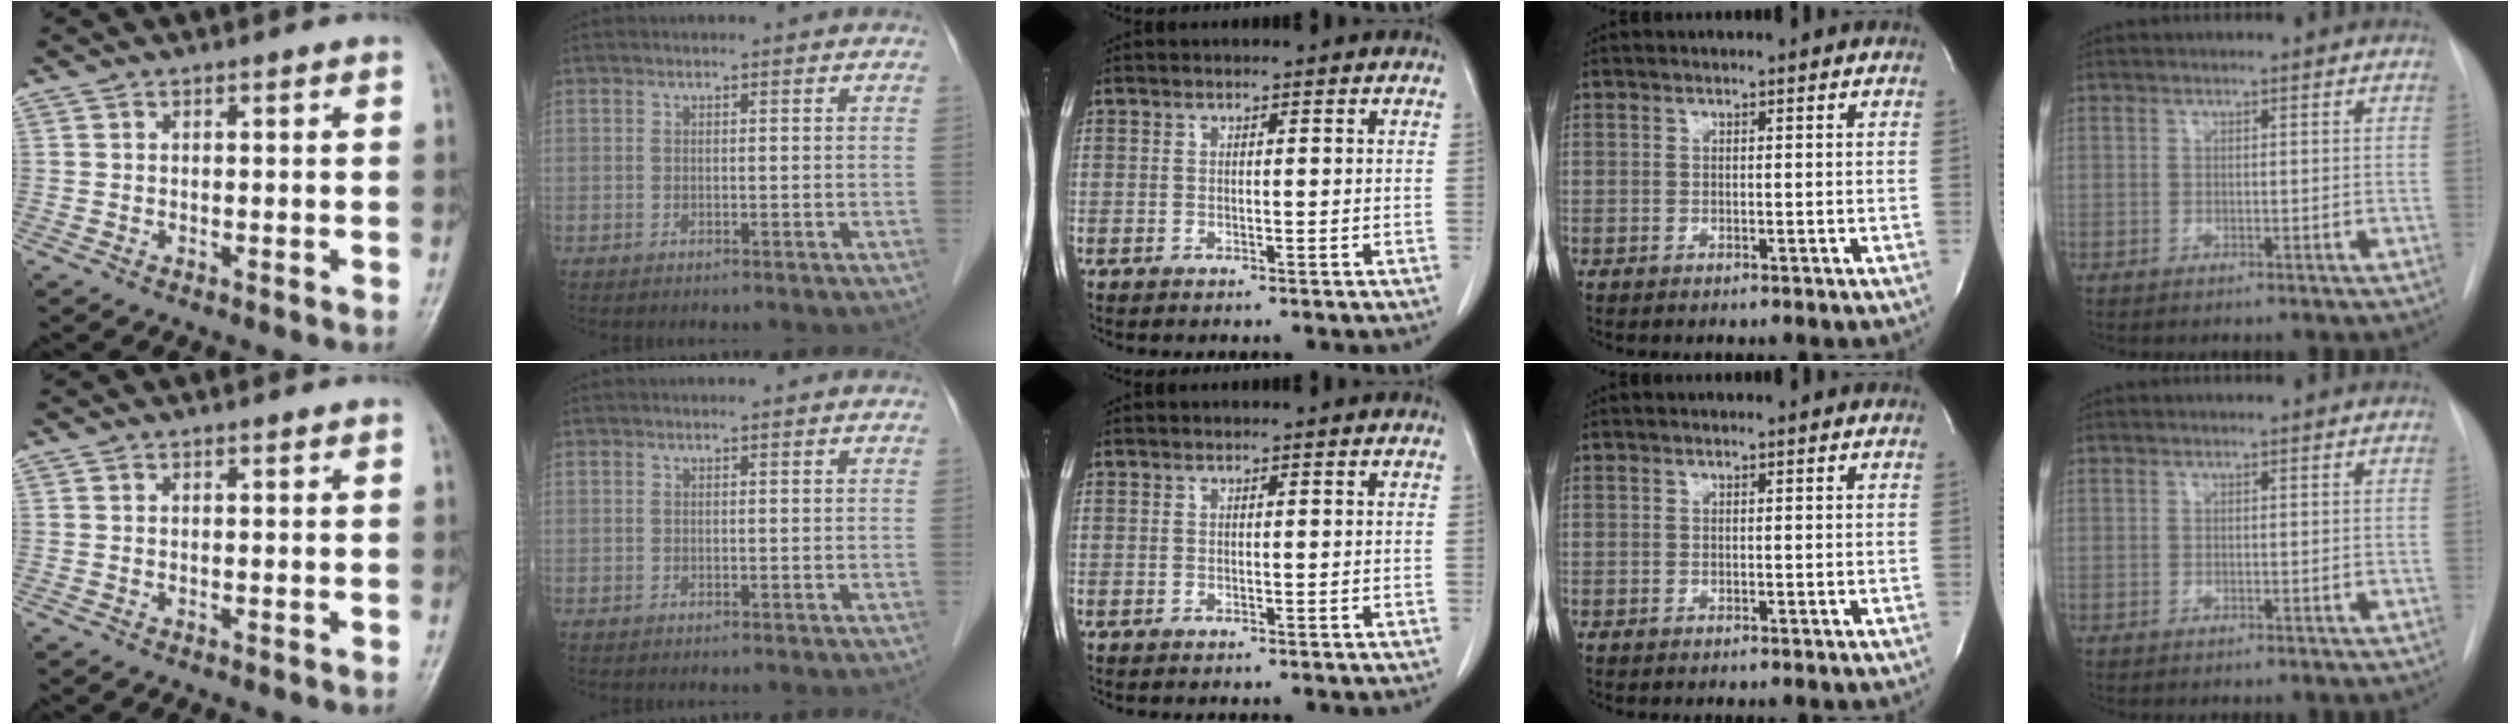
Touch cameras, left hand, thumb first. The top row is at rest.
{}